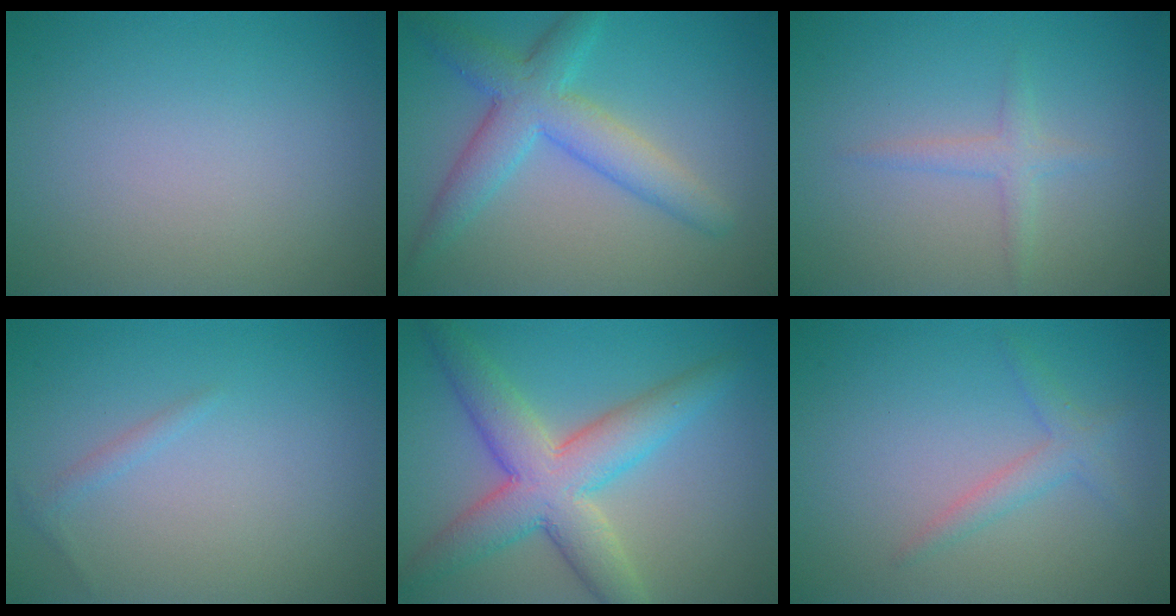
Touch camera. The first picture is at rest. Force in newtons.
{"total": 5.4, "press": 5.4, "slide": 0.2}
{"total": 1.5, "press": 1.5, "slide": 0.1}
{"total": 0.8, "press": 0.8, "slide": 0.0}
{"total": 7.5, "press": 7.5, "slide": 0.3}
{"total": 1.8, "press": 1.8, "slide": 0.1}